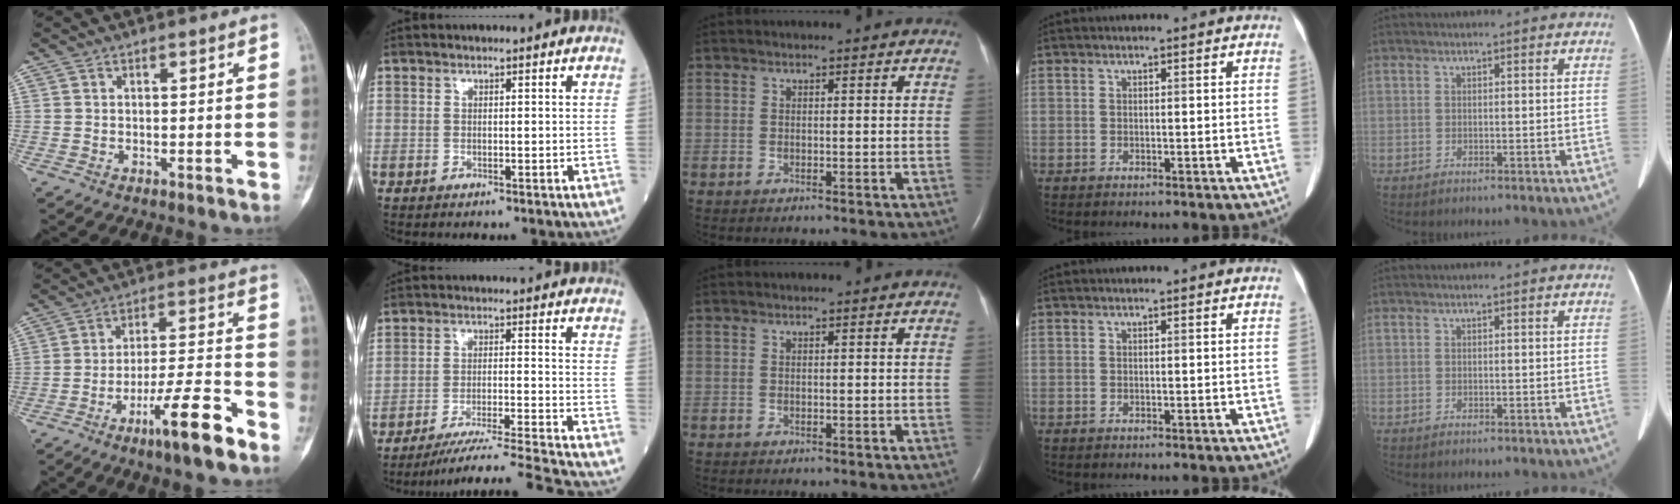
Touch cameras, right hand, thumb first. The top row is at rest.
{"thumb": {"total": 12.5, "force": [-7.5, 1.8, 9.9], "torque": [-0.170, 0.047, -0.125]}, "index": {"total": 14.2, "force": [-13.0, -2.8, 4.8], "torque": [-0.062, -0.023, -0.206]}}